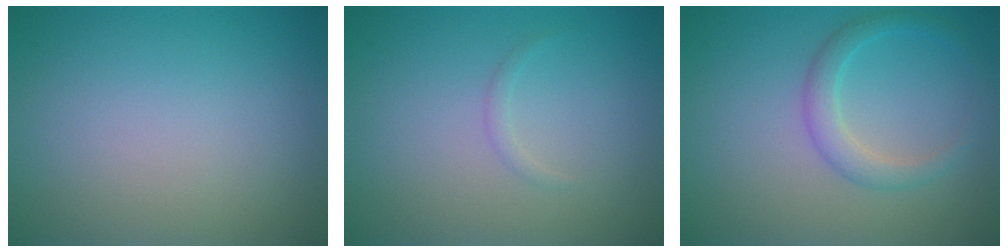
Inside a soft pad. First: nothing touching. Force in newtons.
{"total": 0.6, "press": 0.6, "slide": 0.0}
{"total": 2.3, "press": 2.3, "slide": 0.2}